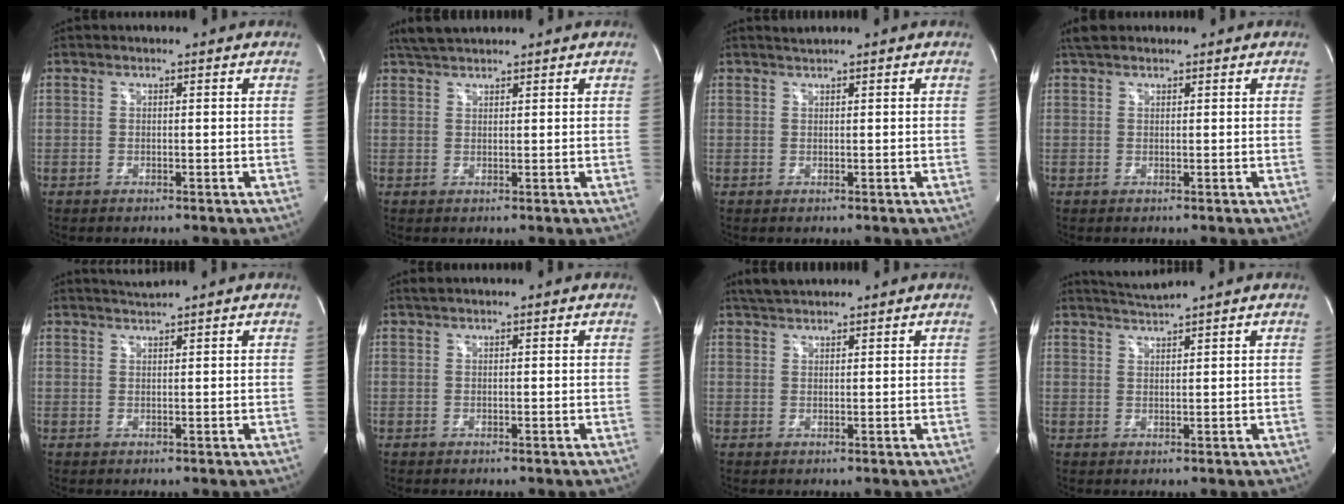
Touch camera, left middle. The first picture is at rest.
{"total": 3.5, "force": [3.2, 0.6, 1.3], "torque": [-0.031, 0.019, 0.062]}
{"total": 0.7, "force": [0.6, -0.3, 0.0], "torque": [-0.007, 0.001, 0.017]}
{"total": 2.3, "force": [2.0, 1.0, 0.7], "torque": [-0.018, 0.016, 0.034]}
{"total": 1.7, "force": [1.4, -0.9, -0.1], "torque": [-0.003, -0.004, 0.035]}
{"total": 0.7, "force": [0.6, -0.1, 0.4], "torque": [-0.016, 0.013, 0.017]}
{"total": 3.1, "force": [2.9, 0.5, 1.0], "torque": [-0.026, 0.018, 0.054]}
{"total": 2.8, "force": [2.4, -1.5, 0.0], "torque": [-0.002, -0.008, 0.051]}